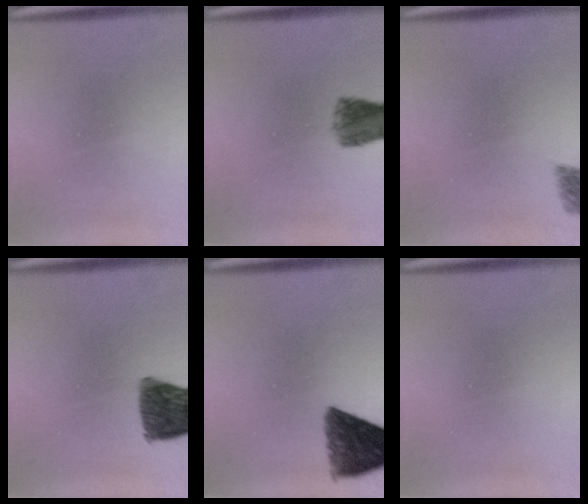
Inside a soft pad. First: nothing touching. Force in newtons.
{"total": 5.3}
{"total": 2.7}
{"total": 10.0}
{"total": 9.3}
{"total": 0.0}